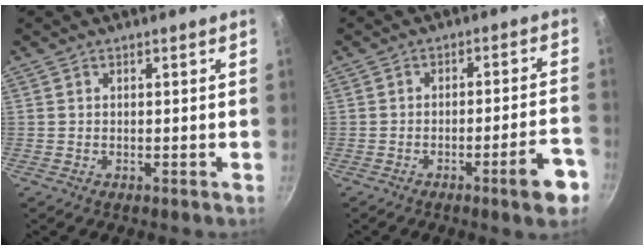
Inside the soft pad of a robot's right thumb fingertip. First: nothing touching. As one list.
[{"total": 8.1, "force": [-4.4, 1.2, 6.7], "torque": [-0.085, 0.032, -0.054]}]